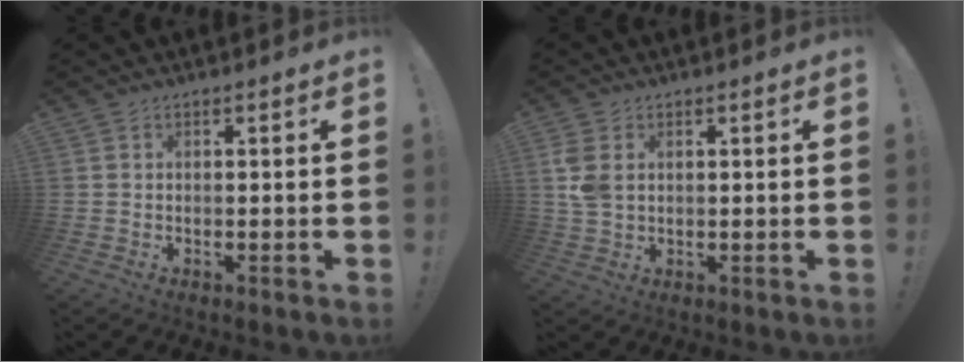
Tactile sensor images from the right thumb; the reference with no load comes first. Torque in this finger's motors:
{"motor_torque": [0.96, 0.99, 0.75, -0.16, -0.01]}